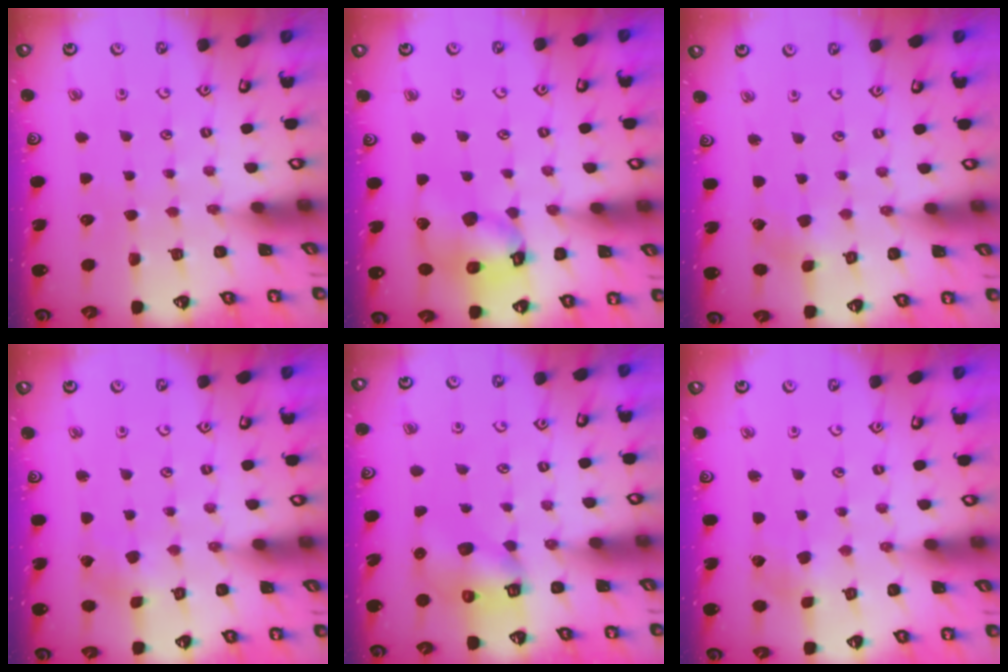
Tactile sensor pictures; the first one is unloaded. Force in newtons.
{"total": 14.4, "press": 14.3, "slide": 1.6}
{"total": 1.3, "press": 1.3, "slide": 0.1}
{"total": 1.1, "press": 1.0, "slide": 0.1}
{"total": 6.8, "press": 6.7, "slide": 1.0}
{"total": 2.0, "press": 2.0, "slide": 0.4}